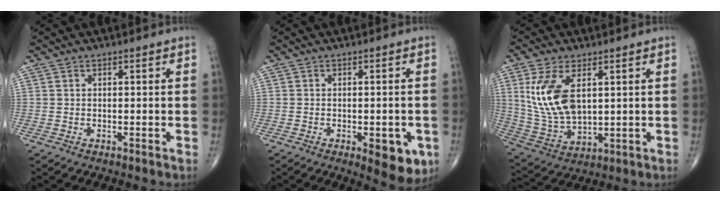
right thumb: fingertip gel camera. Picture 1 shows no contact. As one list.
[{"total": 7.8, "force": [-2.9, 3.2, 6.6], "torque": [-0.062, -0.001, -0.029]}, {"total": 13.3, "force": [3.8, 7.1, 10.6], "torque": [-0.216, -0.015, 0.088]}]